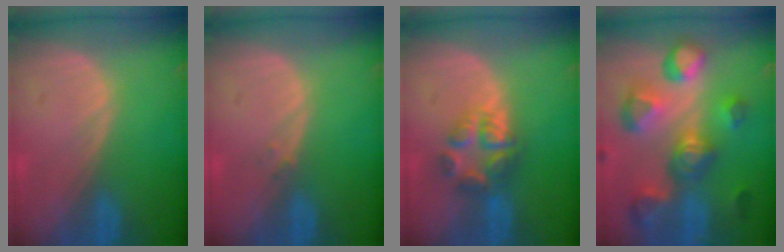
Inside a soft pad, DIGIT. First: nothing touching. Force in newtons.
{"total": 0.7, "press": 0.7, "slide": 0.1}
{"total": 5.7, "press": 5.3, "slide": 2.0}
{"total": 11.1, "press": 9.9, "slide": 5.1}